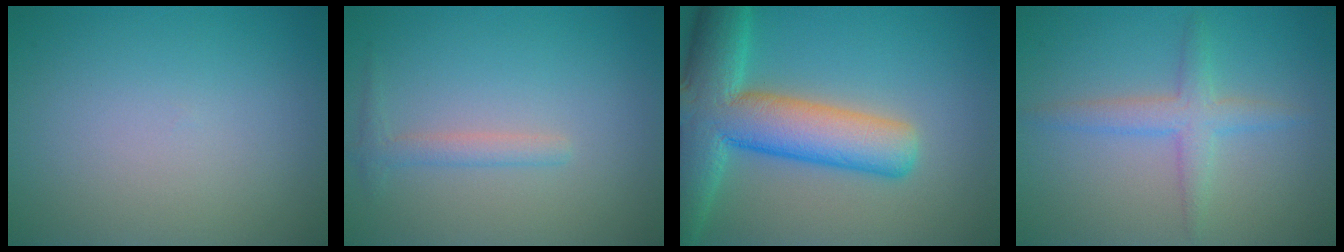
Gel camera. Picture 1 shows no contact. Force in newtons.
{"total": 1.4, "press": 1.4, "slide": 0.1}
{"total": 10.6, "press": 10.6, "slide": 0.7}
{"total": 2.7, "press": 2.7, "slide": 0.0}